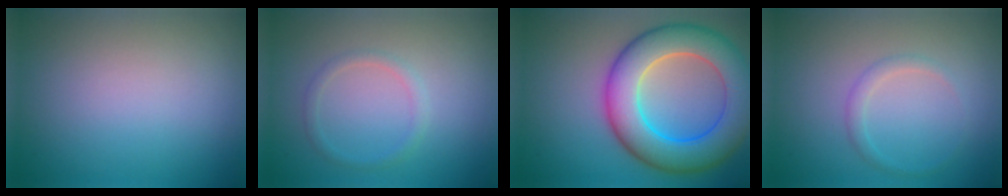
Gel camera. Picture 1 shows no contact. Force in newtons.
{"total": 1.3, "press": 1.2, "slide": 0.0}
{"total": 9.9, "press": 9.9, "slide": 0.4}
{"total": 1.2, "press": 1.2, "slide": 0.2}